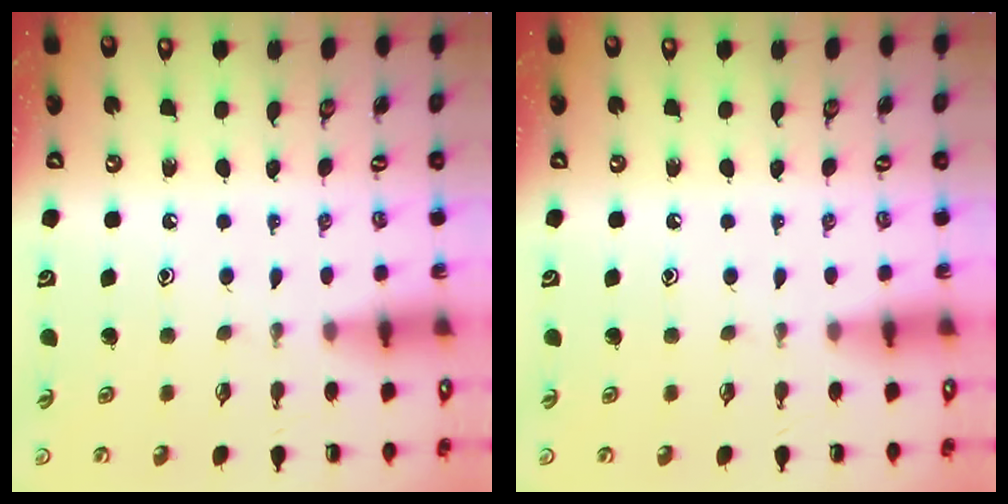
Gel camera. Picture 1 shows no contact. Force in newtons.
{"total": 0.0}